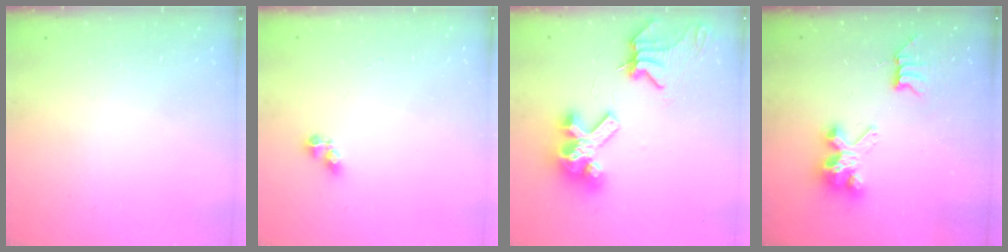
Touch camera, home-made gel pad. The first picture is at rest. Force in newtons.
{"total": 4.9, "press": 4.8, "slide": 0.6}
{"total": 11.5, "press": 11.4, "slide": 1.5}
{"total": 7.8, "press": 7.7, "slide": 0.5}